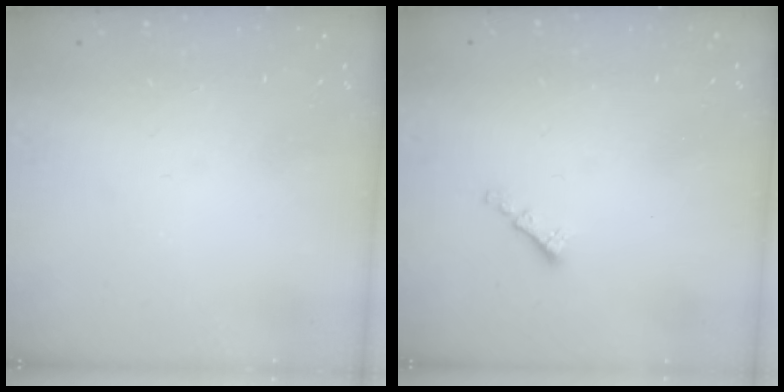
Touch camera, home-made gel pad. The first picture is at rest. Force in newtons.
{"total": 1.3, "press": 1.2, "slide": 0.5}